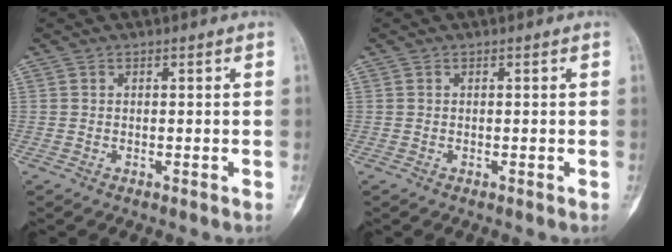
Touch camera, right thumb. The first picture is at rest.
{"total": 0.0}